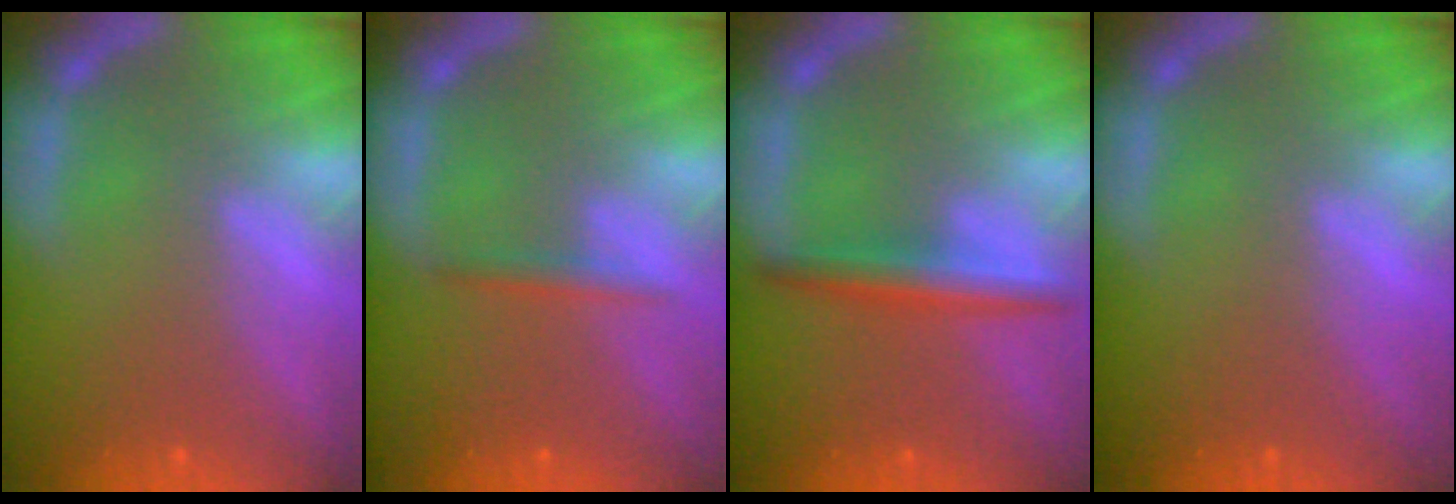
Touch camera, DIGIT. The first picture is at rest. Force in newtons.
{"total": 1.4}
{"total": 3.5}
{"total": 0.0}